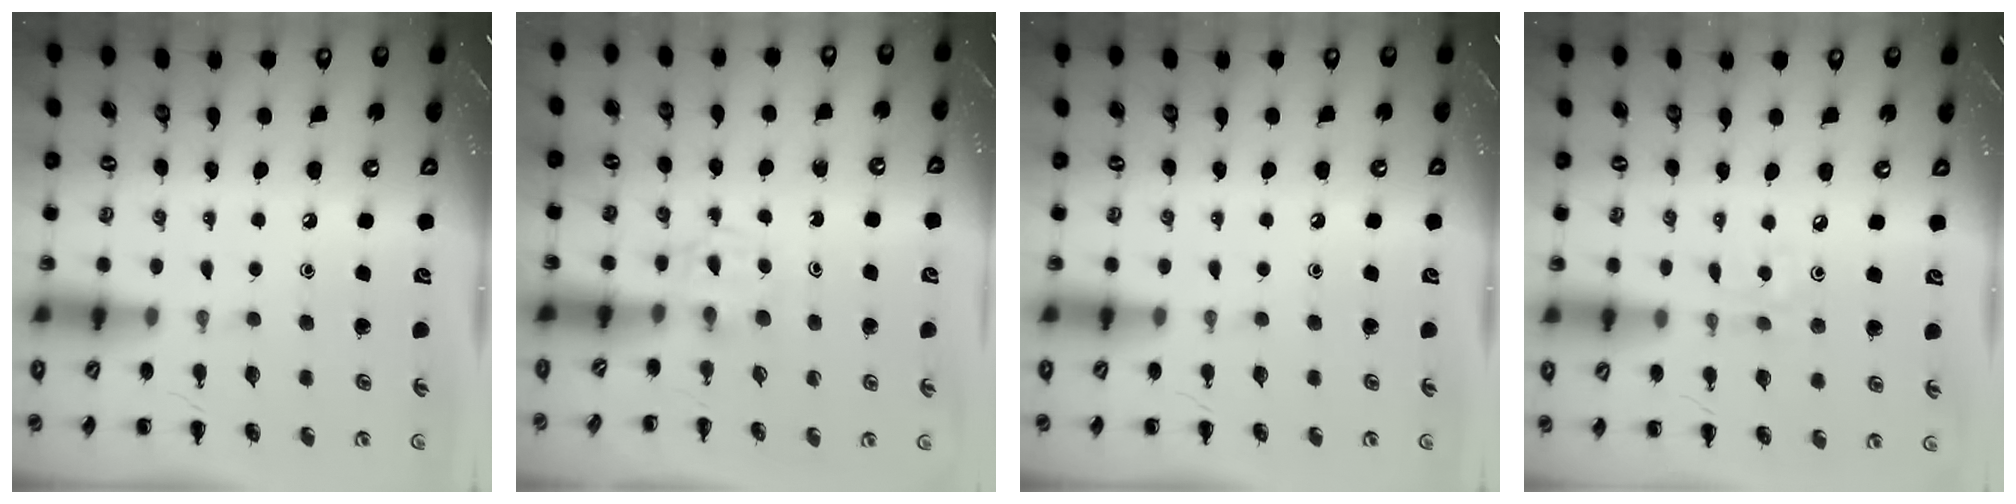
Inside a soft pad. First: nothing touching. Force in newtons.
{"total": 2.4, "press": 2.1, "slide": 1.1}
{"total": 0.0}
{"total": 2.0, "press": 1.9, "slide": 0.6}